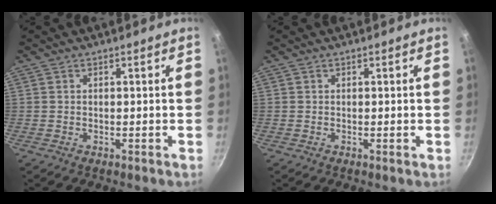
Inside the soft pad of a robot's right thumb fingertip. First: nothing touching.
{"total": 0.0}